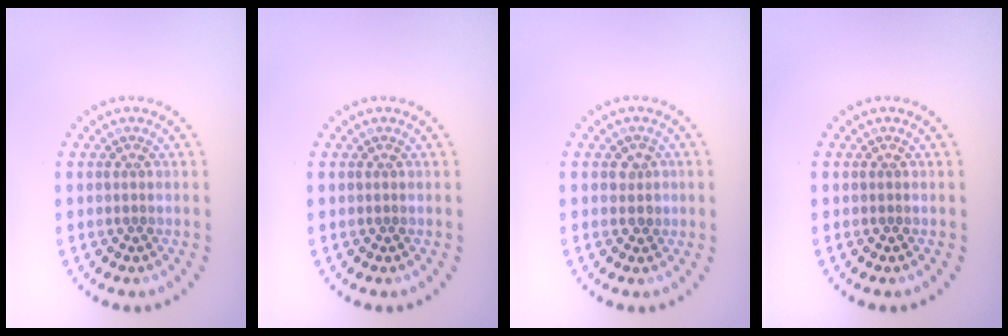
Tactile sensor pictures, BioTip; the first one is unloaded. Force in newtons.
{"total": 0.0}
{"total": 1.4, "press": 1.2, "slide": 0.7}
{"total": 0.0}